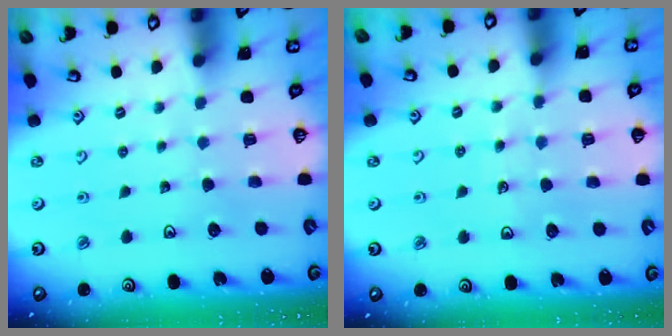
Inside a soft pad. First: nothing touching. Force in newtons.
{"total": 6.3, "press": 6.0, "slide": 1.9}